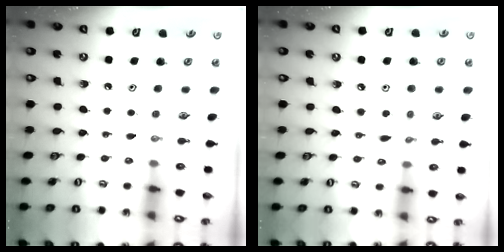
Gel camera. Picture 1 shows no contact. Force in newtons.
{"total": 5.9, "press": 5.9, "slide": 0.6}